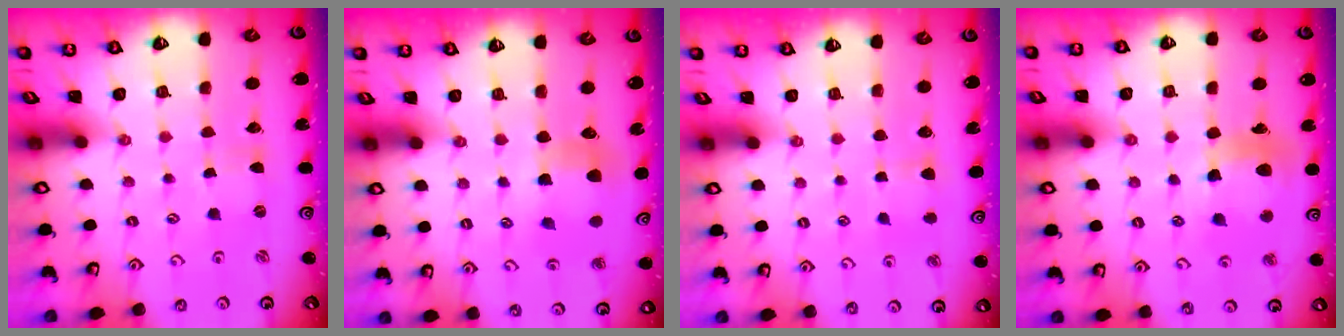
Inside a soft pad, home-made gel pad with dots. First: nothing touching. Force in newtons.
{"total": 6.6, "press": 6.6, "slide": 0.4}
{"total": 3.8, "press": 3.7, "slide": 0.6}
{"total": 12.1, "press": 12.0, "slide": 1.6}